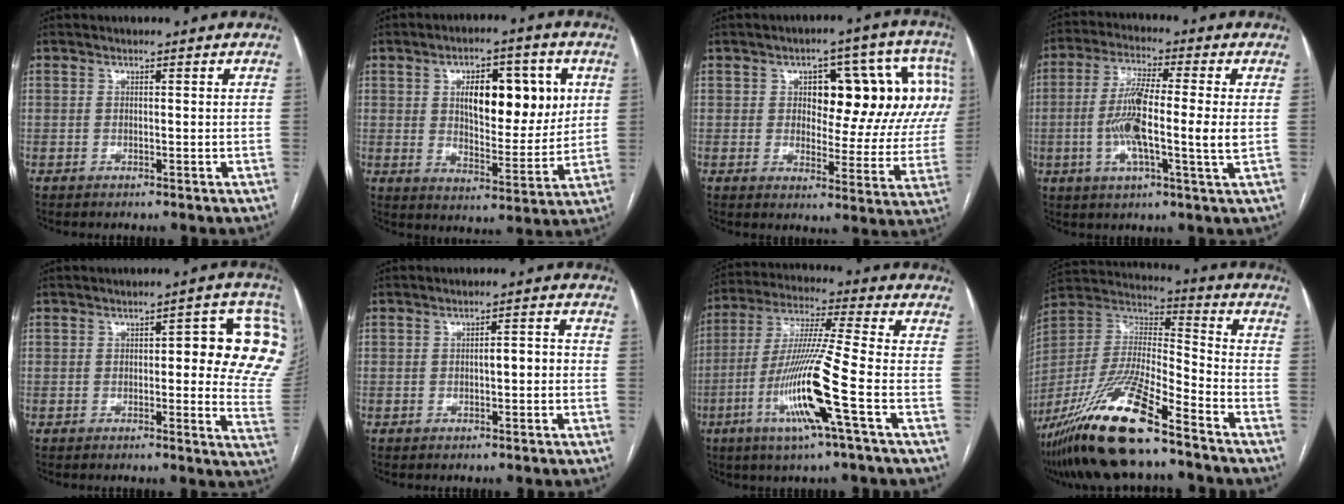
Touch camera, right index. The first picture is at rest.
{"total": 16.6, "force": [4.1, 8.2, 13.9], "torque": [-0.207, 0.023, 0.069]}
{"total": 17.9, "force": [4.5, 7.6, 15.6], "torque": [-0.184, 0.034, 0.057]}
{"total": 11.8, "force": [-0.9, 0.8, 11.7], "torque": [-0.226, 0.001, -0.026]}
{"total": 12.9, "force": [2.2, 3.6, 12.1], "torque": [-0.113, 0.007, 0.014]}
{"total": 2.6, "force": [-0.5, 0.8, 2.5], "torque": [-0.035, 0.011, -0.007]}
{"total": 14.8, "force": [-5.3, -1.0, 13.8], "torque": [-0.282, -0.016, -0.106]}
{"total": 20.4, "force": [-14.2, 3.0, 14.3], "torque": [-0.321, -0.031, -0.267]}